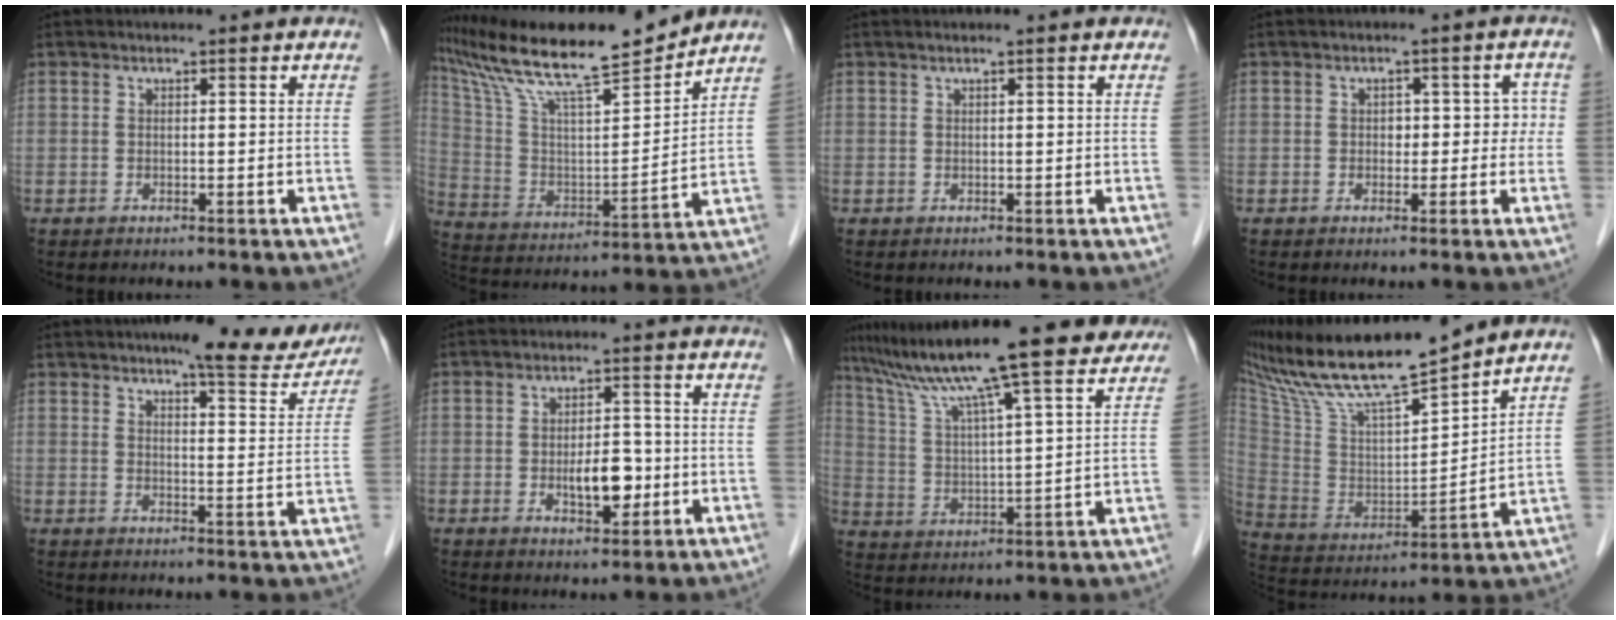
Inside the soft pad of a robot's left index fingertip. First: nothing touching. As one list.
[{"total": 20.0, "force": [17.3, 1.1, 9.9], "torque": [-0.187, 0.012, 0.302]}, {"total": 1.4, "force": [1.1, -0.1, 0.9], "torque": [-0.016, 0.016, 0.020]}, {"total": 3.8, "force": [0.0, 2.8, 2.6], "torque": [-0.016, 0.027, 0.000]}, {"total": 12.2, "force": [10.6, 2.5, 5.4], "torque": [-0.057, -0.010, 0.118]}, {"total": 5.2, "force": [-1.2, 2.3, 4.6], "torque": [-0.073, -0.001, -0.014]}, {"total": 21.7, "force": [17.8, 1.3, 12.2], "torque": [-0.207, 0.025, 0.272]}, {"total": 19.3, "force": [16.8, 1.2, 9.5], "torque": [-0.181, -0.001, 0.309]}]